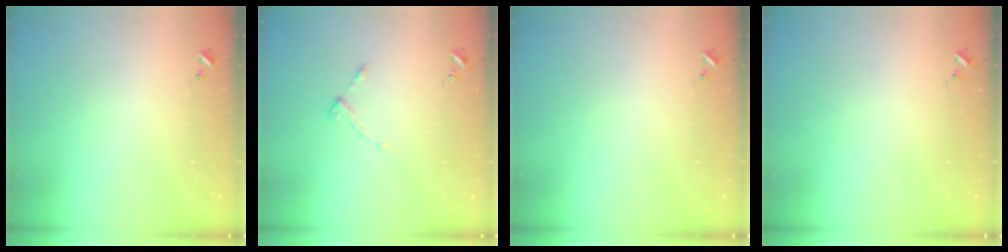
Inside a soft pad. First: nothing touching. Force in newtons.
{"total": 3.9, "press": 3.9, "slide": 0.6}
{"total": 0.0}
{"total": 0.0}